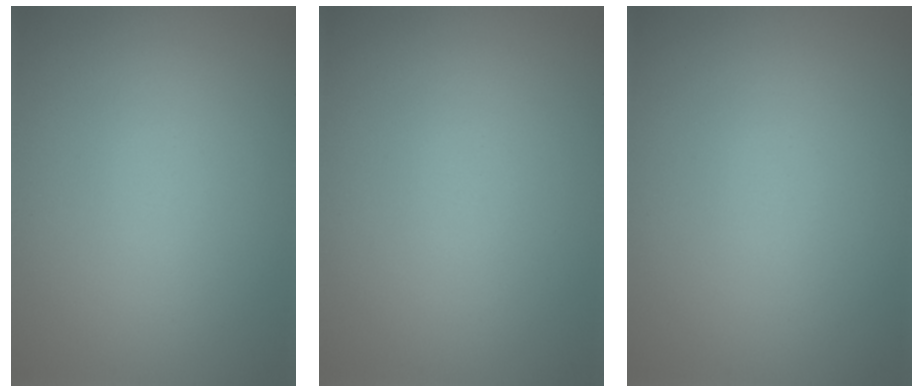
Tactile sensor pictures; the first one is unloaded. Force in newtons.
{"total": 0.0}
{"total": 0.0}